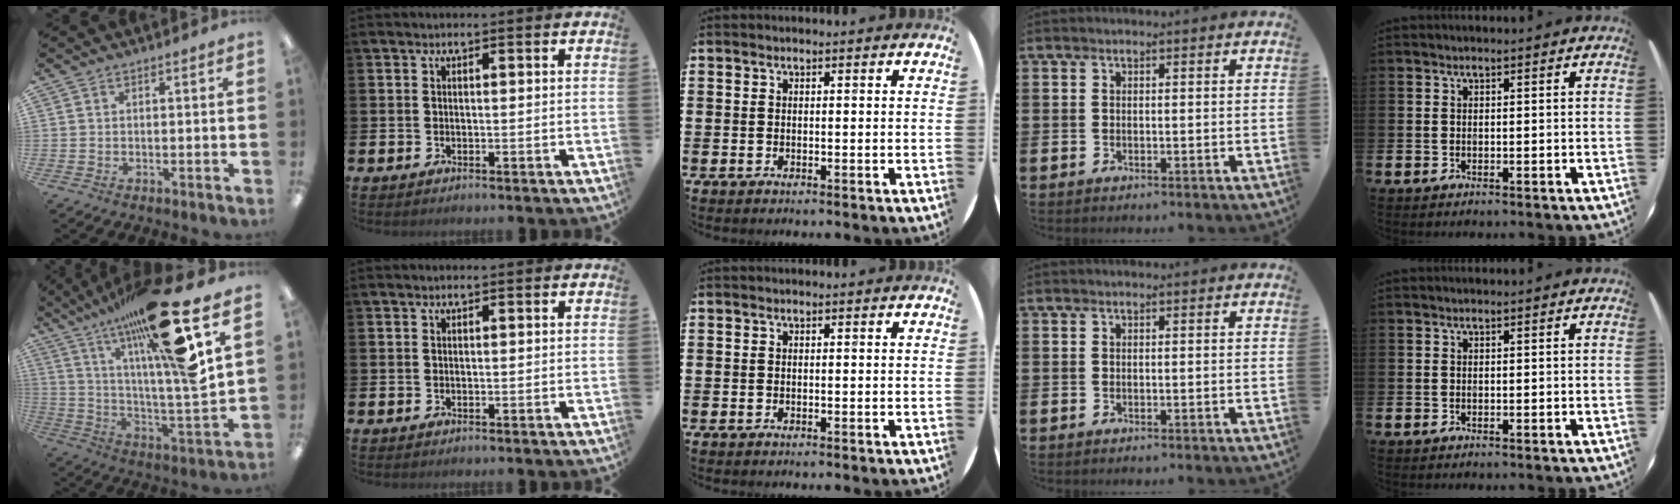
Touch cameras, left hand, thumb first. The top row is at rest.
{"thumb": {"total": 26.7, "force": [16.8, 3.8, 20.4], "torque": [-0.338, -0.091, 0.256]}}